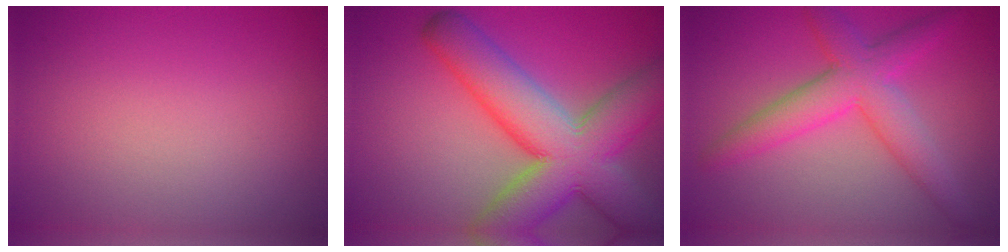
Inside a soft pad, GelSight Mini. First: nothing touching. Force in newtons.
{"total": 12.0, "press": 12.0, "slide": 0.7}
{"total": 5.6, "press": 5.6, "slide": 0.1}